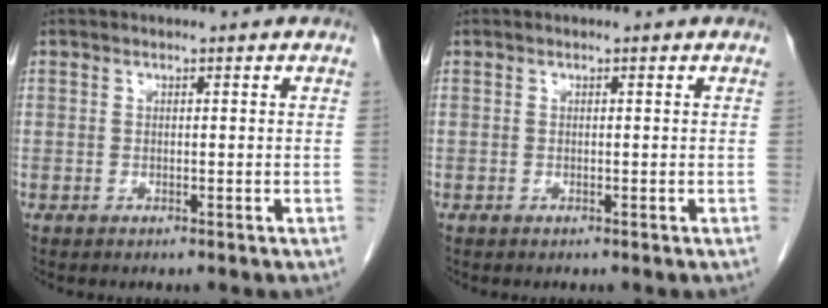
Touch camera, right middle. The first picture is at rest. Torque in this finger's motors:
{"motor_torque": [0.06, 0.03, 0.05, 0.01]}